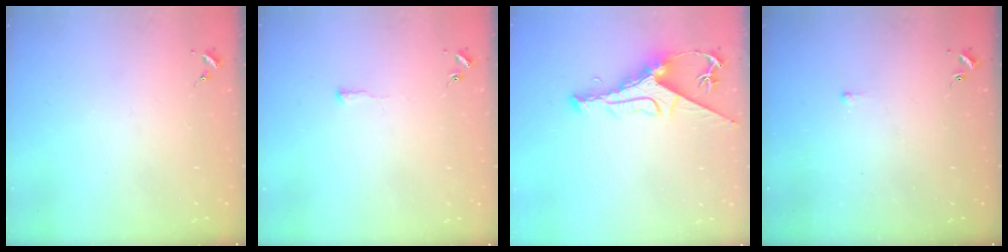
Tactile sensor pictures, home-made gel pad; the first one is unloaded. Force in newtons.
{"total": 3.8, "press": 3.7, "slide": 0.5}
{"total": 10.2, "press": 10.1, "slide": 1.4}
{"total": 1.6, "press": 1.6, "slide": 0.2}